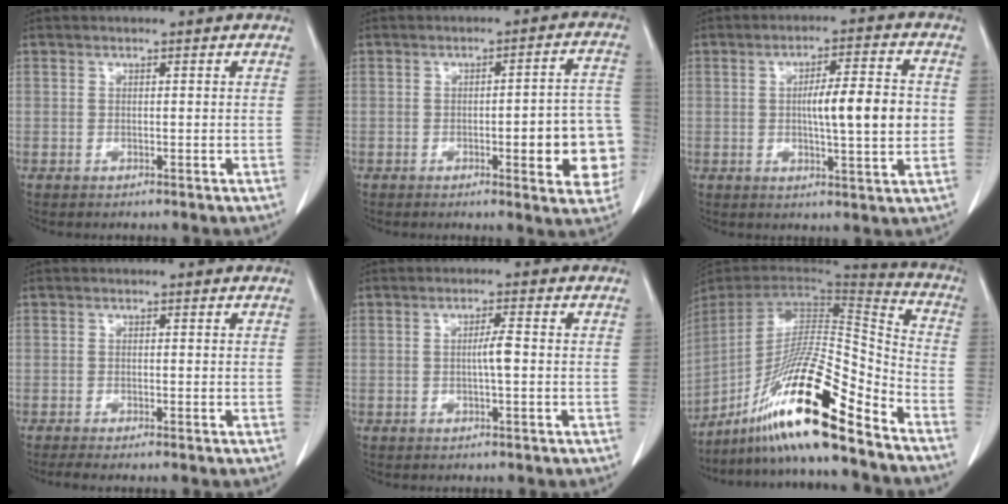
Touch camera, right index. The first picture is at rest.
{"total": 10.8, "force": [-2.5, 2.4, 10.2], "torque": [-0.104, 0.016, -0.029]}
{"total": 9.6, "force": [0.0, 1.2, 9.5], "torque": [-0.147, 0.008, -0.002]}
{"total": 1.8, "force": [-1.4, -0.1, 1.1], "torque": [-0.022, -0.005, -0.026]}
{"total": 2.6, "force": [-0.2, 0.0, 2.6], "torque": [-0.046, 0.001, -0.004]}
{"total": 21.0, "force": [-14.4, 1.0, 15.2], "torque": [-0.277, -0.013, -0.260]}